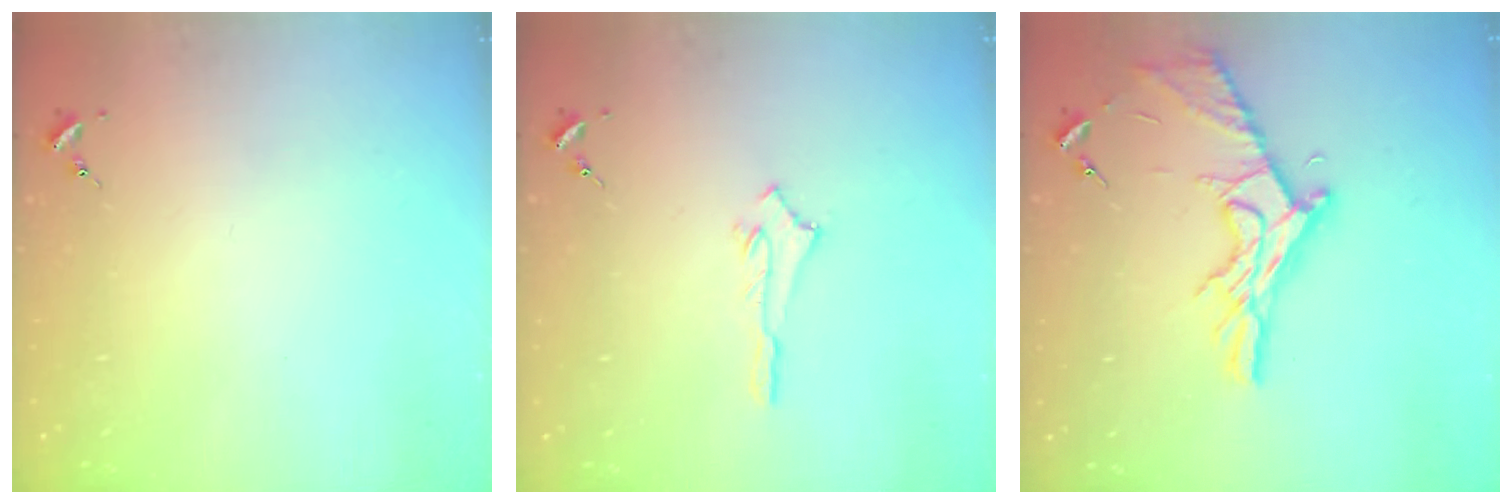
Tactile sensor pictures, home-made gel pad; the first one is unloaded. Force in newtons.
{"total": 2.5, "press": 2.5, "slide": 0.2}
{"total": 13.9, "press": 13.9, "slide": 0.7}